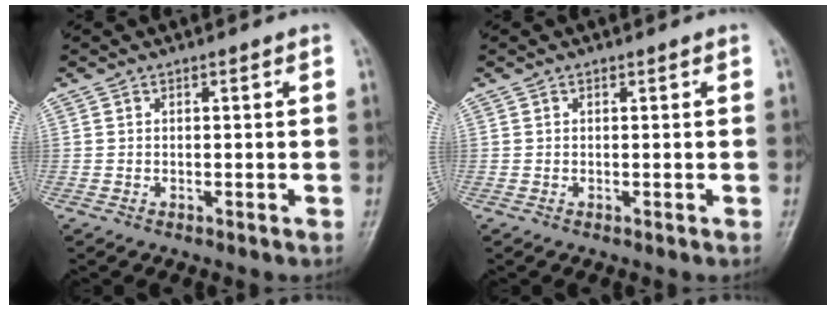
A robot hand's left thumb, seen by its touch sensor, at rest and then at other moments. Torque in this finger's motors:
{"motor_torque": [-0.01, 0.01, 0.00, 0.00, 0.00]}